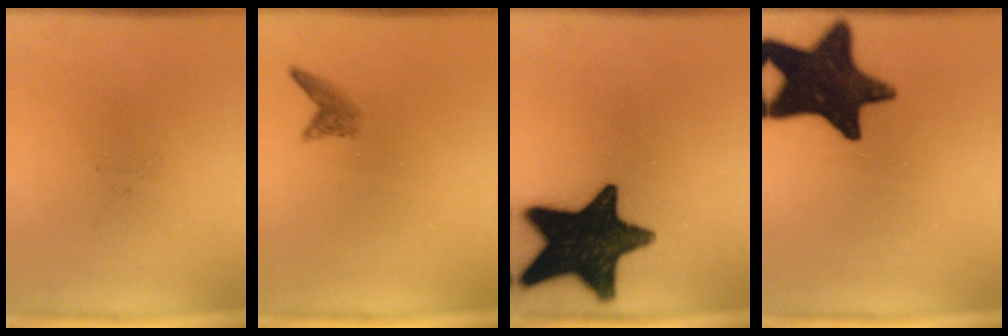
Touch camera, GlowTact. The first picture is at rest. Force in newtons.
{"total": 1.5}
{"total": 19.0}
{"total": 18.1}